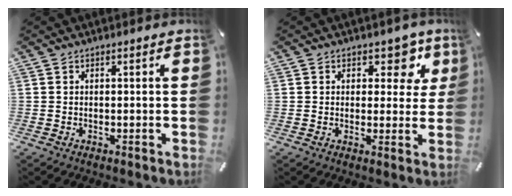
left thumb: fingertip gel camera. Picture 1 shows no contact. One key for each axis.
{"total": 7.7, "fx": 3.6, "fy": 5.1, "fz": 4.6, "tx": -0.030, "ty": -0.022, "tz": 0.052}